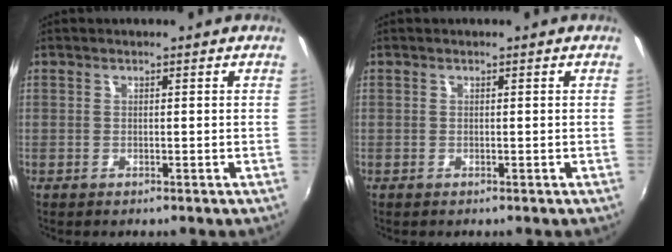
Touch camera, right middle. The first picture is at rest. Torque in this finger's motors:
{"motor_torque": [0.19, -0.18, 0.02, 0.01]}